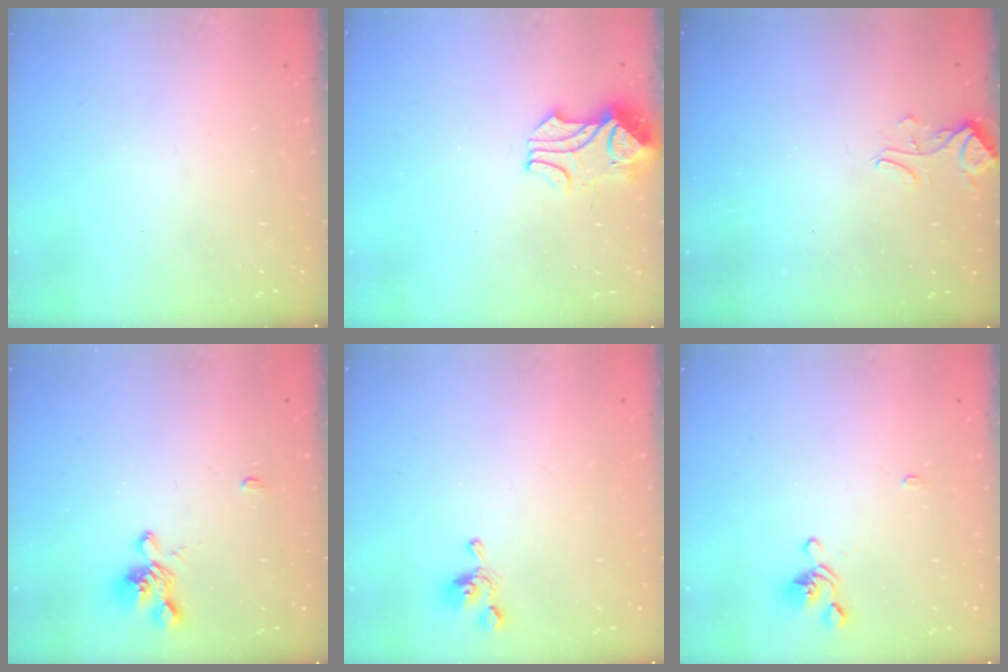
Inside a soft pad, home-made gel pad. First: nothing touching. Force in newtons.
{"total": 2.2, "press": 2.0, "slide": 1.0}
{"total": 2.7, "press": 2.7, "slide": 0.5}
{"total": 1.3, "press": 0.7, "slide": 1.1}
{"total": 2.7, "press": 2.7, "slide": 0.4}
{"total": 1.0, "press": 0.9, "slide": 0.5}